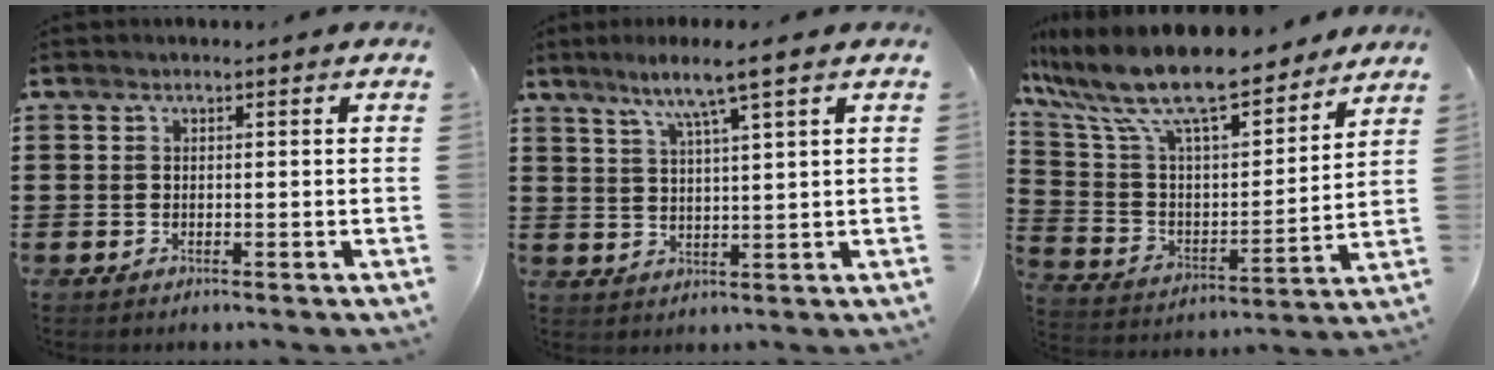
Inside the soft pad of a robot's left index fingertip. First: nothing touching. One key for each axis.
{"total": 5.6, "fx": 4.0, "fy": -0.5, "fz": 3.9, "tx": -0.088, "ty": -0.011, "tz": 0.065}
{"total": 13.0, "fx": 10.6, "fy": 2.4, "fz": 7.0, "tx": -0.177, "ty": -0.066, "tz": 0.185}